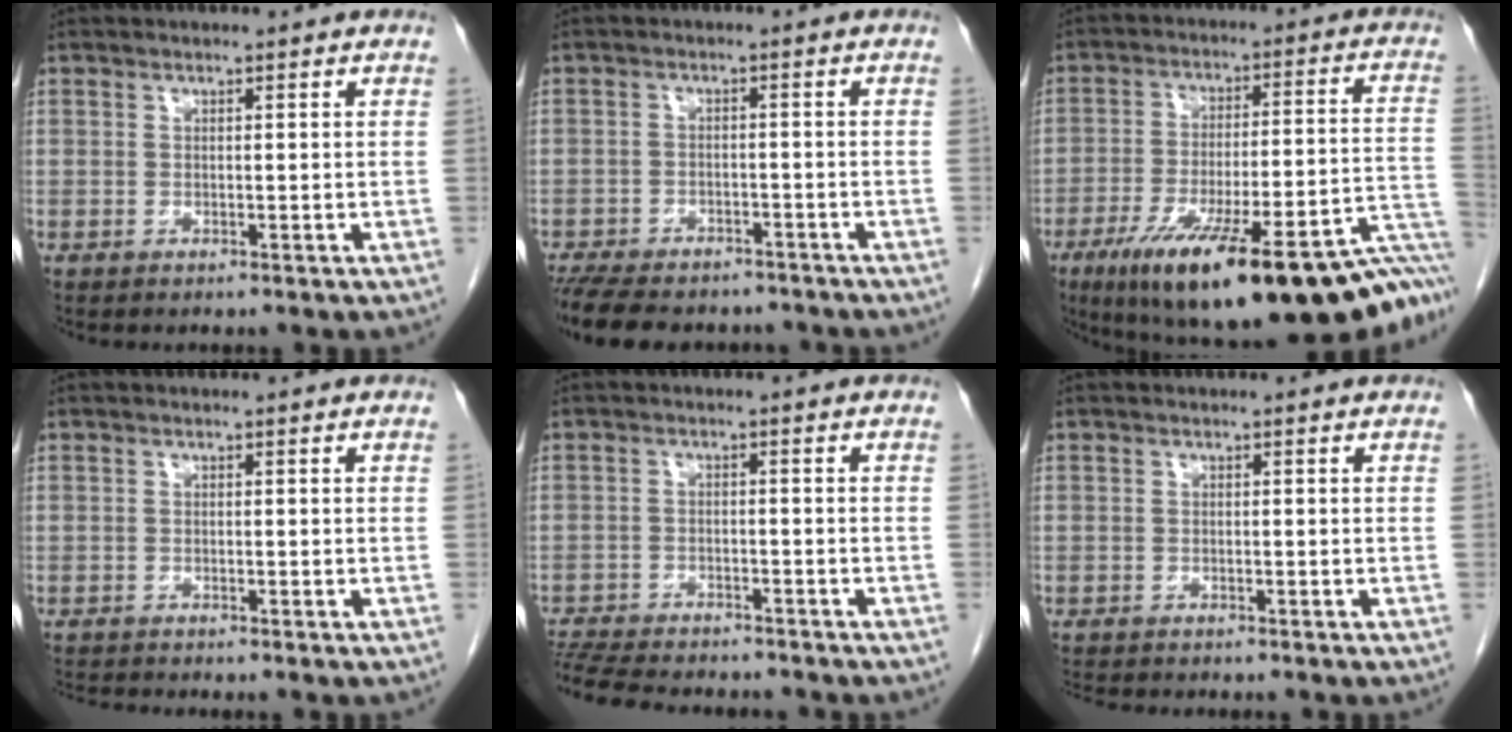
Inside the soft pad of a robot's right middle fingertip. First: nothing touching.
{"total": 14.8, "force": [-12.2, 5.7, 5.9], "torque": [-0.145, -0.012, -0.168]}
{"total": 28.5, "force": [-19.0, 3.1, 20.9], "torque": [-0.230, -0.008, -0.280]}
{"total": 1.9, "force": [-1.8, -0.7, 0.0], "torque": [-0.008, -0.012, -0.035]}
{"total": 13.6, "force": [-12.2, 2.9, 5.4], "torque": [-0.121, -0.014, -0.179]}
{"total": 4.2, "force": [-3.9, 0.7, 1.5], "torque": [-0.025, -0.011, -0.059]}